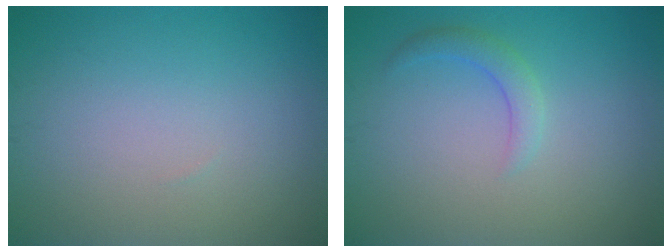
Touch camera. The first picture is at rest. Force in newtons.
{"total": 1.7, "press": 1.7, "slide": 0.1}